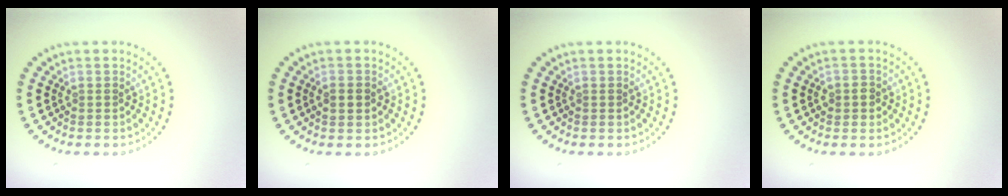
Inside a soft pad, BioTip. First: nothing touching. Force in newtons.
{"total": 1.8, "press": 1.8, "slide": 0.1}
{"total": 0.0}
{"total": 1.5, "press": 1.4, "slide": 0.5}